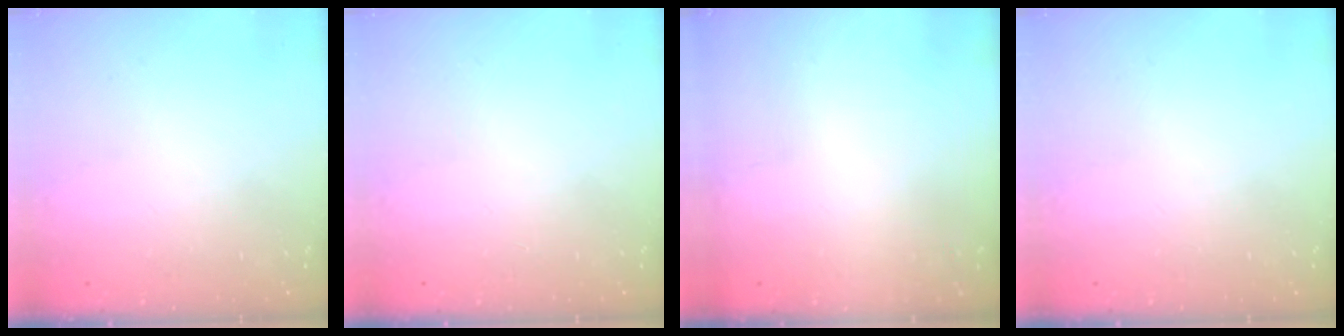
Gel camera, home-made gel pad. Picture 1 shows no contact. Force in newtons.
{"total": 0.0}
{"total": 3.2, "press": 3.0, "slide": 1.1}
{"total": 0.0}